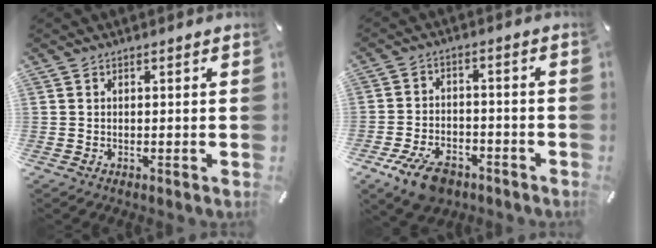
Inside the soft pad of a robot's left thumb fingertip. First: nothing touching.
{"total": 8.7, "force": [-5.3, 5.1, 4.7], "torque": [-0.096, 0.025, -0.095]}